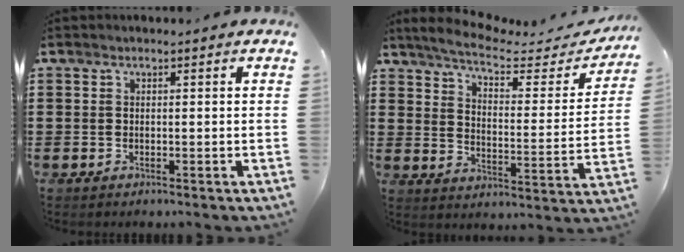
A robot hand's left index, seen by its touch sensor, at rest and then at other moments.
{"total": 6.0, "force": [5.1, 0.9, 3.0], "torque": [-0.084, -0.025, 0.082]}